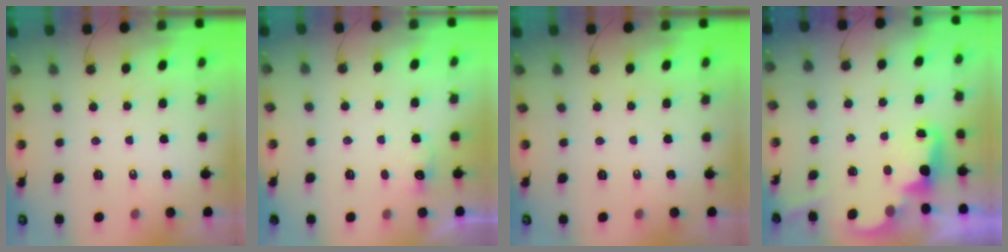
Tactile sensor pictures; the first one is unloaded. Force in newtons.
{"total": 3.9, "press": 3.8, "slide": 1.1}
{"total": 0.0}
{"total": 2.5, "press": 2.5, "slide": 0.6}